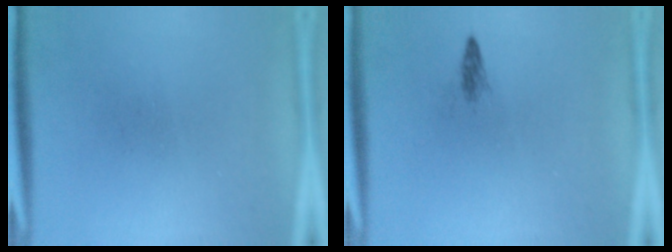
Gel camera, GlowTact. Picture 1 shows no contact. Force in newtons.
{"total": 1.0}